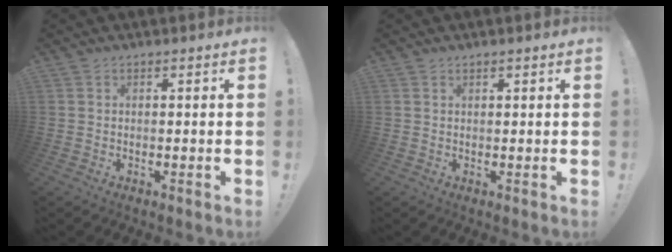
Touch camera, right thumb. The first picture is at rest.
{"total": 0.7, "force": [0.6, 0.1, 0.4], "torque": [-0.001, -0.003, 0.010]}